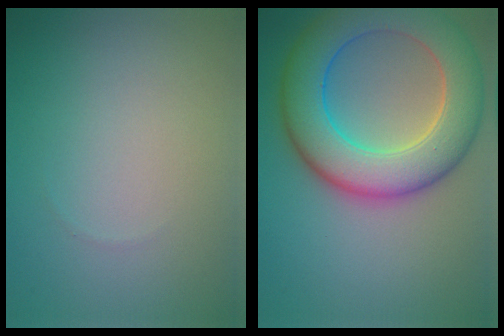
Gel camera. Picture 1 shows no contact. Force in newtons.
{"total": 9.6, "press": 9.6, "slide": 0.5}